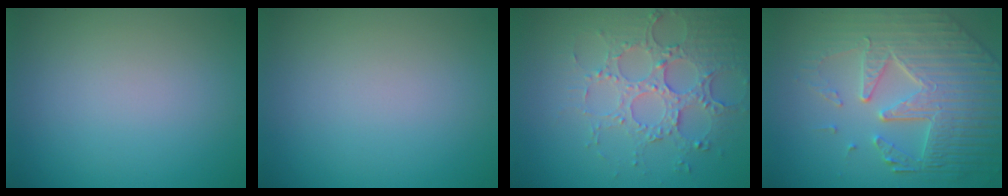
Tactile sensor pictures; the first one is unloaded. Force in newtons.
{"total": 0.0}
{"total": 4.4, "press": 4.3, "slide": 0.9}
{"total": 8.1, "press": 6.0, "slide": 5.5}